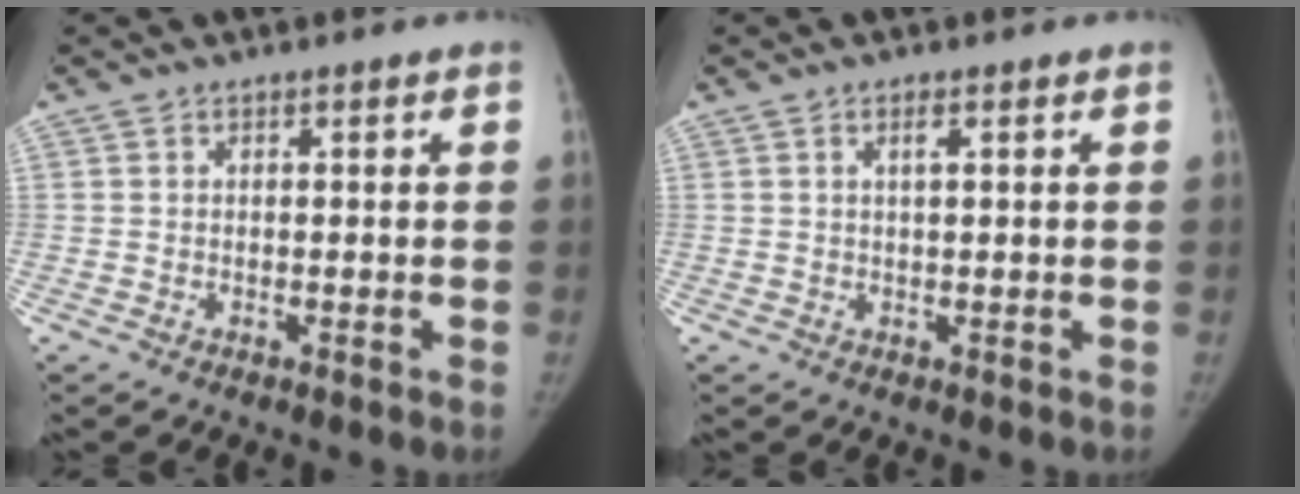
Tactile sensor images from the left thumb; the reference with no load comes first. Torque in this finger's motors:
{"motor_torque": [-0.22, -0.09, -0.23, 0.13, -0.03]}